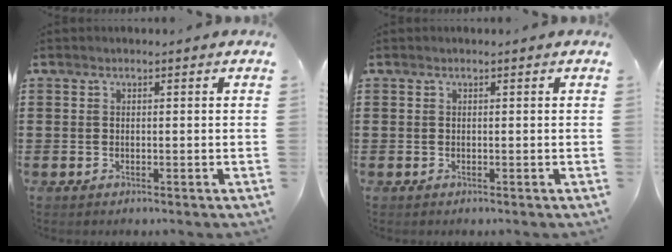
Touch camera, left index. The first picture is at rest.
{"total": 0.0}